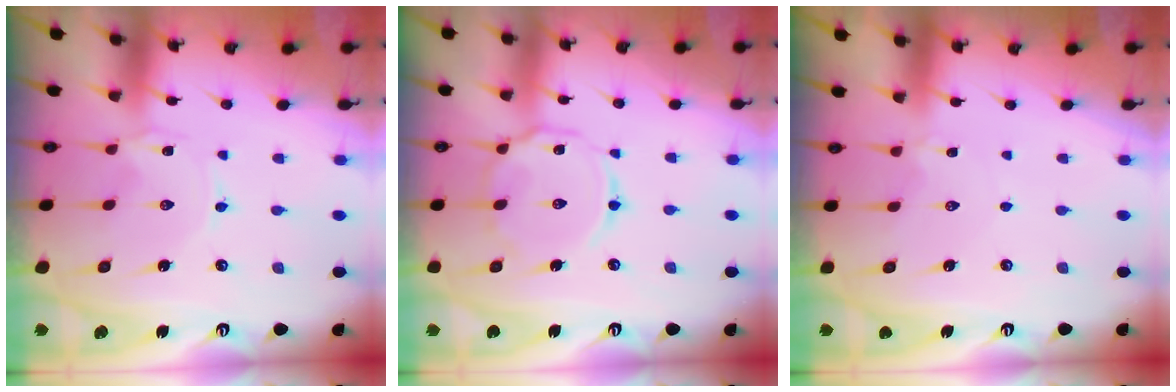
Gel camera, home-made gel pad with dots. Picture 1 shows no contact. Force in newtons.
{"total": 10.5, "press": 10.5, "slide": 0.7}
{"total": 2.7, "press": 2.7, "slide": 0.5}